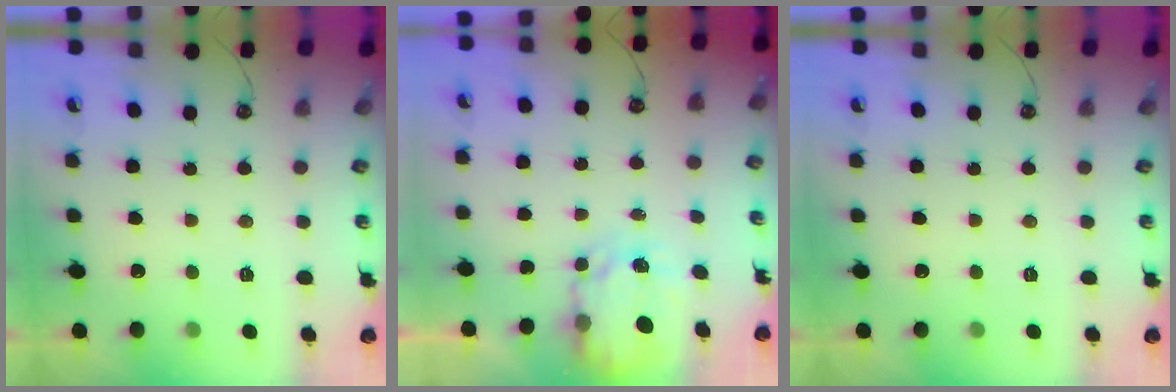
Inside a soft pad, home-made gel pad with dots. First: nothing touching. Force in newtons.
{"total": 3.9, "press": 3.9, "slide": 0.1}
{"total": 0.0}